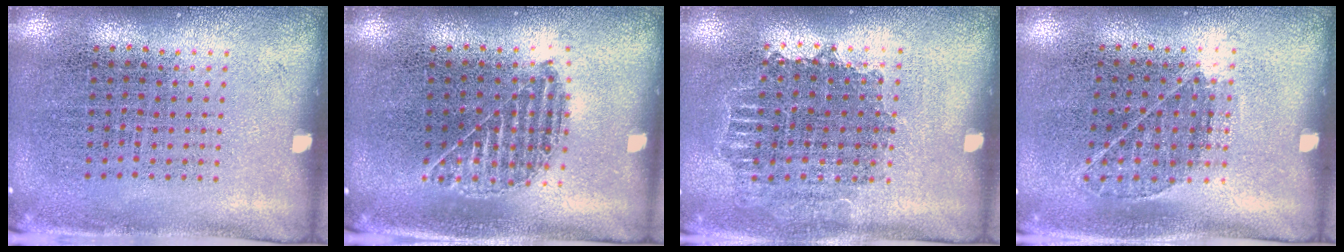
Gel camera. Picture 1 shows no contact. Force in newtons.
{"total": 1.0, "press": 0.9, "slide": 0.3}
{"total": 1.1, "press": 1.0, "slide": 0.4}
{"total": 0.8, "press": 0.7, "slide": 0.5}